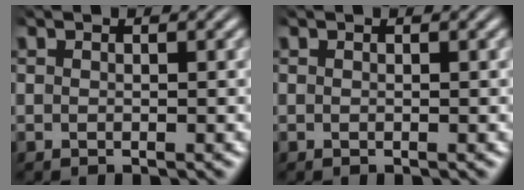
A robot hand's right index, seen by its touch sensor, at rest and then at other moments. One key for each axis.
{"total": 0.0}